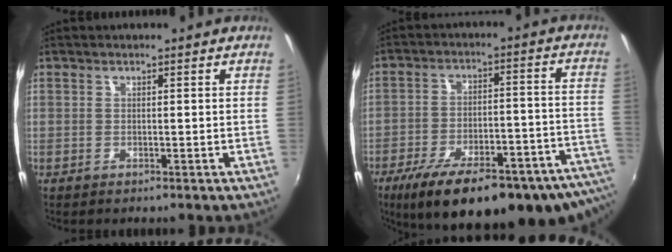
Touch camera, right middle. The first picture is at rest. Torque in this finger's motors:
{"motor_torque": [1.09, -1.04, 0.45, 0.21]}